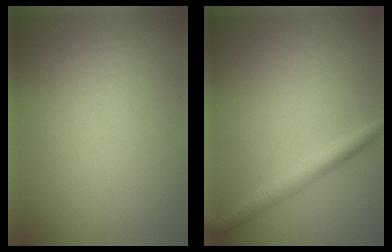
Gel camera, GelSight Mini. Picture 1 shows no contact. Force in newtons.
{"total": 2.3, "press": 2.3, "slide": 0.1}